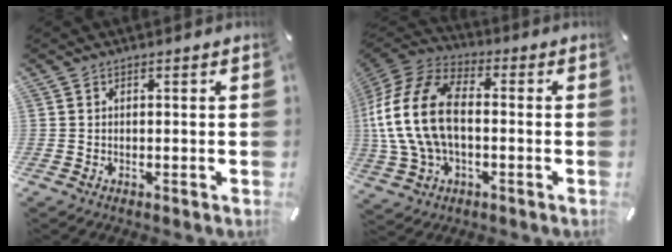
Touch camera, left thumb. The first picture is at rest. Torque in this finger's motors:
{"motor_torque": [1.54, 2.09, 2.77, 0.00, 0.42]}